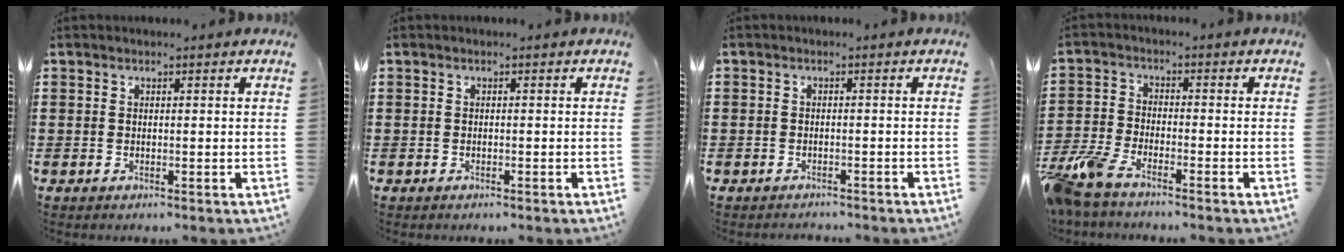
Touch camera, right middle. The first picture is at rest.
{"total": 0.0}
{"total": 1.3, "force": [-1.3, 0.4, -0.2], "torque": [0.001, 0.003, -0.030]}
{"total": 5.9, "force": [-5.0, 1.3, 3.0], "torque": [-0.097, -0.017, -0.105]}